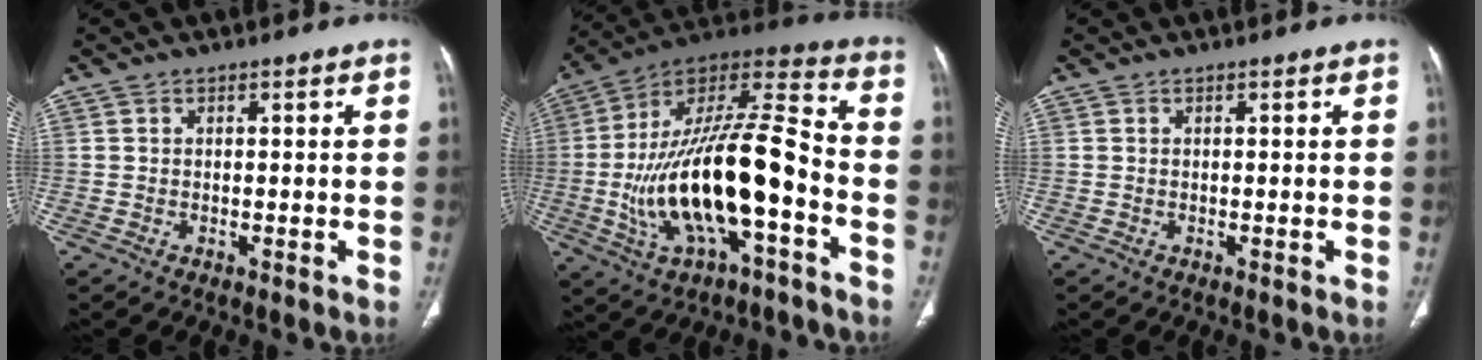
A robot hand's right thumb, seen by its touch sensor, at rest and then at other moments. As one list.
[{"total": 24.5, "force": [-6.1, 8.8, 22.1], "torque": [-0.418, 0.051, -0.095]}, {"total": 0.0}]